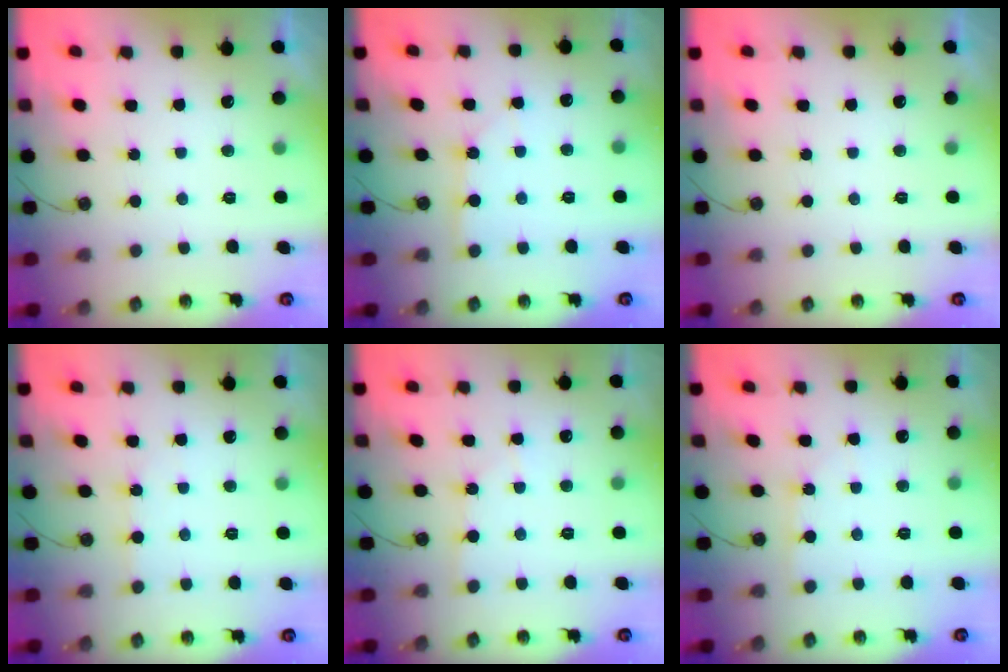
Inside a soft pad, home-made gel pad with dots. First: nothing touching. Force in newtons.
{"total": 2.8, "press": 2.8, "slide": 0.3}
{"total": 0.0}
{"total": 2.0, "press": 2.0, "slide": 0.3}
{"total": 2.7, "press": 2.7, "slide": 0.3}
{"total": 2.8, "press": 2.7, "slide": 0.4}